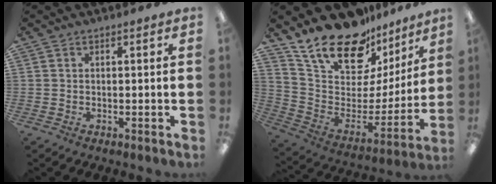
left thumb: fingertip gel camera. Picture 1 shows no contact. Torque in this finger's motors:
{"motor_torque": [1.99, 1.97, 1.36, -1.41, 0.06]}